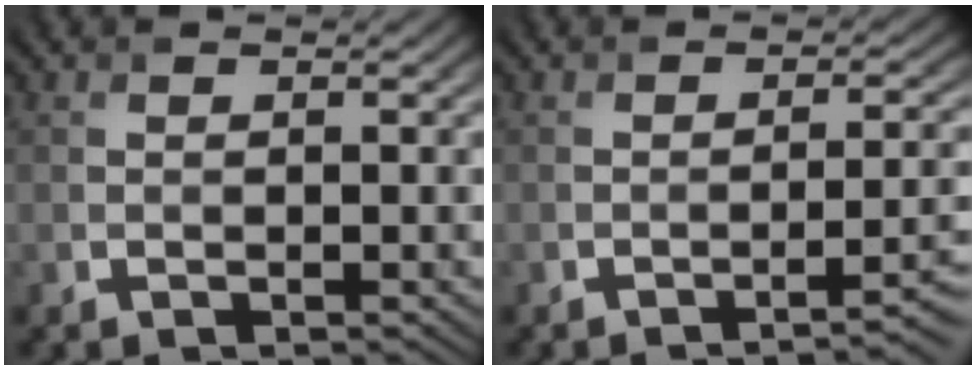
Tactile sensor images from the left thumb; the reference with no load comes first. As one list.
[{"total": 4.3, "force": [-2.3, 1.1, 3.4], "torque": [-0.033, 0.004, -0.039]}]